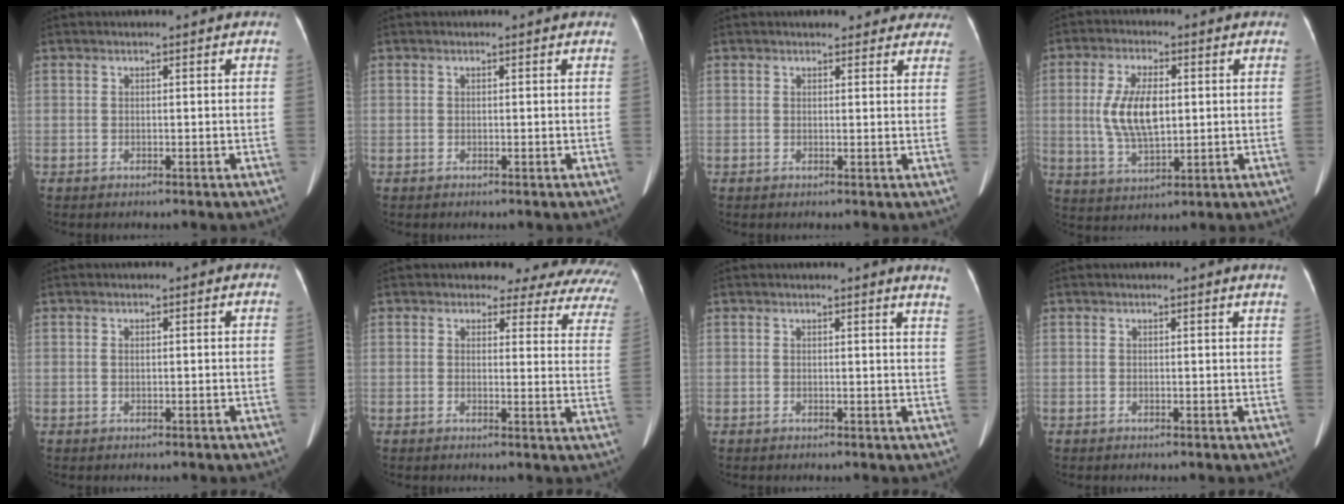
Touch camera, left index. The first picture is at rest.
{"total": 0.0}
{"total": 8.6, "force": [7.6, 3.0, 2.7], "torque": [-0.005, 0.007, 0.074]}
{"total": 8.9, "force": [0.7, 3.7, 8.0], "torque": [-0.177, 0.007, 0.020]}
{"total": 0.5, "force": [0.1, 0.3, 0.4], "torque": [-0.015, 0.003, 0.004]}
{"total": 15.2, "force": [13.1, 5.3, 5.6], "torque": [-0.038, -0.045, 0.110]}
{"total": 4.4, "force": [4.0, -0.8, 1.8], "torque": [-0.020, -0.024, 0.019]}
{"total": 1.7, "force": [1.5, -0.4, 0.6], "torque": [-0.022, -0.009, 0.013]}